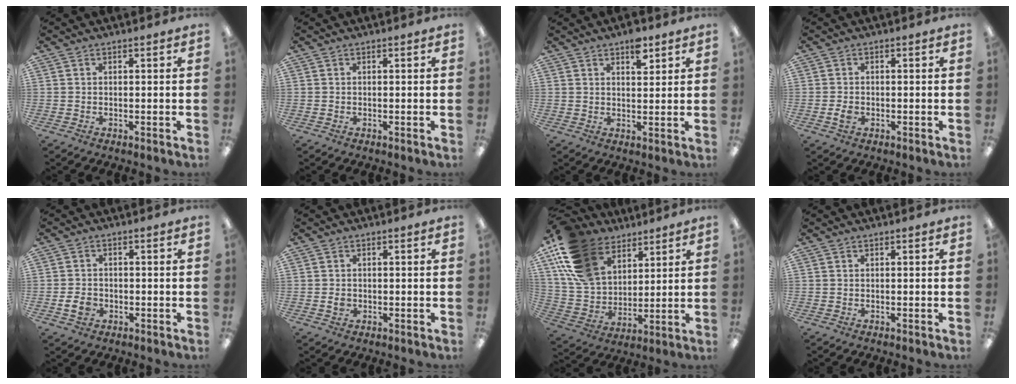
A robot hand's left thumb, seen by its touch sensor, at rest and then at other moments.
{"total": 0.0}
{"total": 5.8, "force": [3.8, 2.7, 3.4], "torque": [-0.036, -0.018, 0.059]}
{"total": 2.1, "force": [-0.6, 1.5, 1.4], "torque": [-0.030, 0.001, -0.011]}
{"total": 3.8, "force": [-1.2, 2.9, 2.2], "torque": [-0.041, 0.005, -0.022]}
{"total": 1.9, "force": [-0.2, 1.6, 1.0], "torque": [-0.019, 0.004, -0.004]}
{"total": 19.4, "force": [10.9, 12.8, 9.7], "torque": [-0.222, -0.036, 0.212]}
{"total": 0.0}